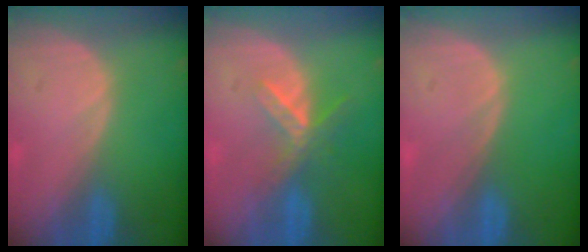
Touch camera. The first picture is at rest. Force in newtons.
{"total": 5.6, "press": 4.9, "slide": 2.7}
{"total": 0.0}